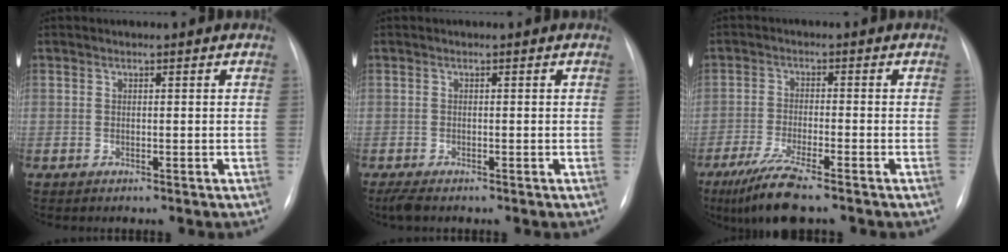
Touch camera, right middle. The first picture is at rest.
{"total": 2.1, "force": [-1.6, 0.6, 1.3], "torque": [-0.032, -0.008, -0.027]}
{"total": 8.1, "force": [-5.9, 0.5, 5.5], "torque": [-0.109, -0.027, -0.102]}